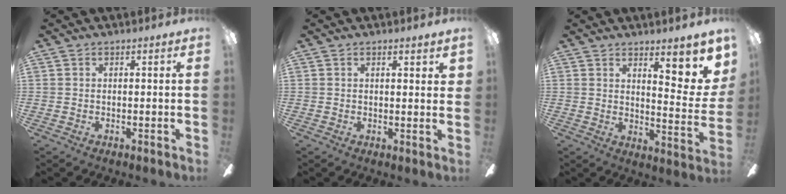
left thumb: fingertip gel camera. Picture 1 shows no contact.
{"total": 2.1, "force": [1.1, 0.6, 1.6], "torque": [-0.018, -0.005, 0.016]}
{"total": 11.7, "force": [7.2, 3.7, 8.4], "torque": [-0.101, -0.058, 0.120]}